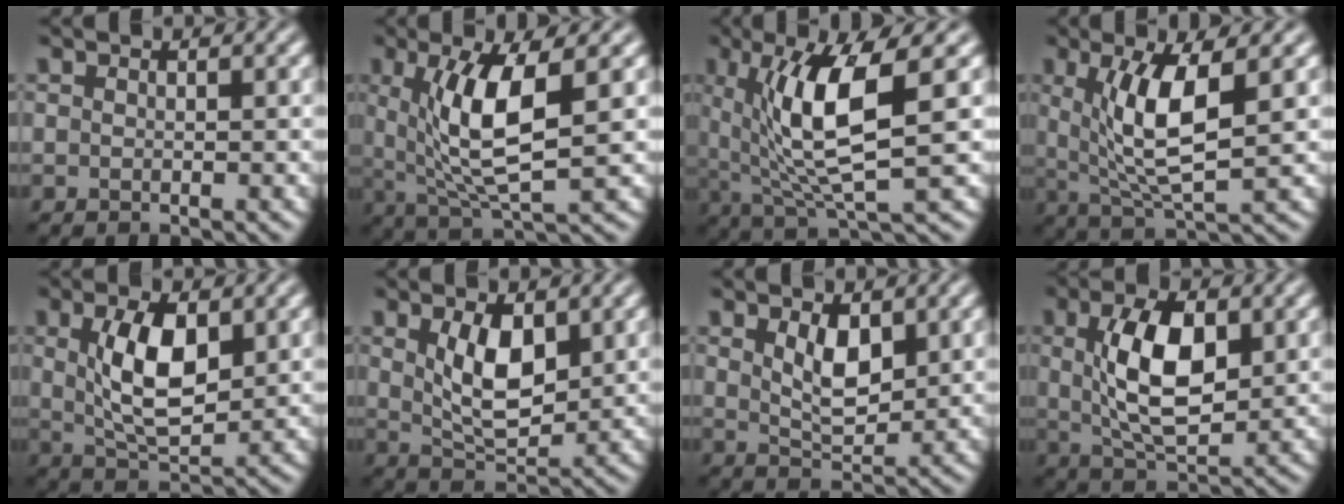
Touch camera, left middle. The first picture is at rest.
{"total": 7.3, "force": [1.0, 2.1, 6.9], "torque": [-0.142, -0.015, 0.029]}
{"total": 8.6, "force": [1.3, 2.2, 8.2], "torque": [-0.157, -0.009, 0.036]}
{"total": 6.6, "force": [1.0, 1.9, 6.3], "torque": [-0.131, -0.015, 0.030]}
{"total": 5.8, "force": [1.0, 2.6, 5.2], "torque": [-0.115, -0.002, 0.028]}
{"total": 4.7, "force": [1.0, 2.2, 4.1], "torque": [-0.096, -0.008, 0.030]}
{"total": 3.0, "force": [0.9, 1.3, 2.5], "torque": [-0.065, -0.007, 0.027]}
{"total": 7.2, "force": [0.9, 3.4, 6.3], "torque": [-0.133, -0.002, 0.026]}